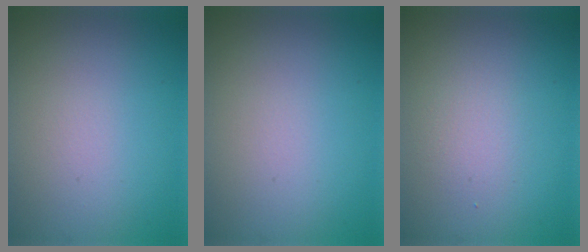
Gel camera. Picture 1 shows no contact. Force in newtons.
{"total": 0.0}
{"total": 1.6, "press": 1.6, "slide": 0.0}